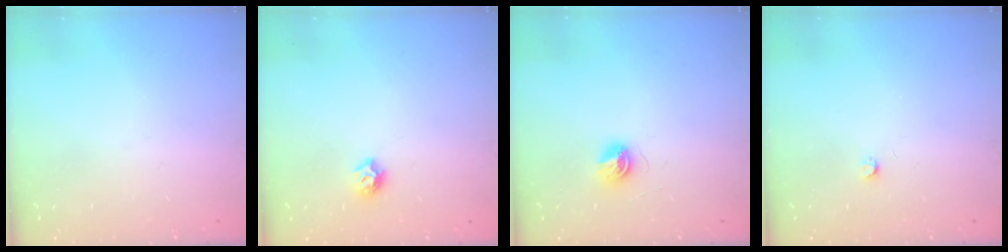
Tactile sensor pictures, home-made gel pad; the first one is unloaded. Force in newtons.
{"total": 6.0, "press": 5.9, "slide": 0.8}
{"total": 5.6, "press": 5.6, "slide": 0.5}
{"total": 2.5, "press": 2.5, "slide": 0.4}